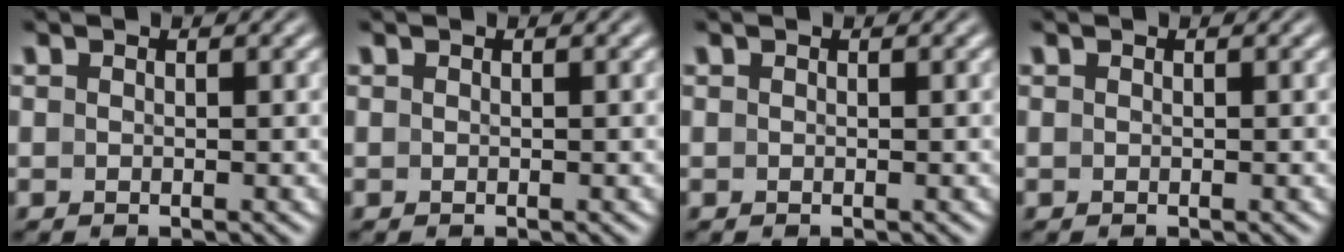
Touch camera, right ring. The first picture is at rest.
{"total": 0.0}
{"total": 0.0}
{"total": 0.0}